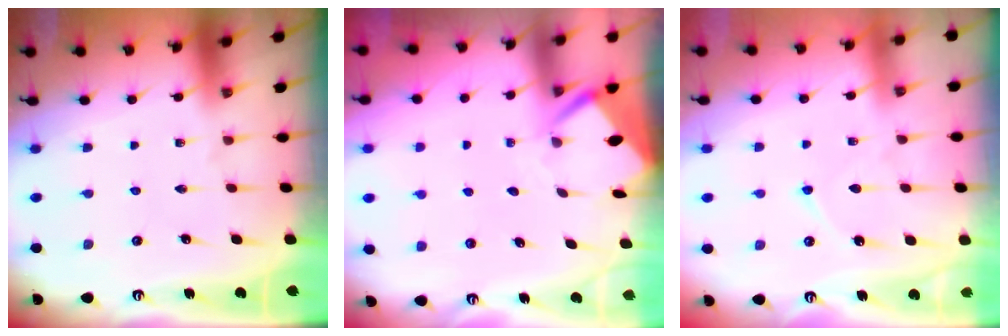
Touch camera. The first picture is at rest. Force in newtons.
{"total": 3.8, "press": 3.8, "slide": 0.3}
{"total": 5.8, "press": 5.8, "slide": 0.7}